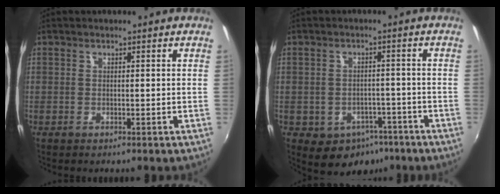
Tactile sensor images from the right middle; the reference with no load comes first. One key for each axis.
{"total": 8.2, "fx": -4.3, "fy": 6.3, "fz": 3.0, "tx": -0.064, "ty": 0.008, "tz": -0.038}